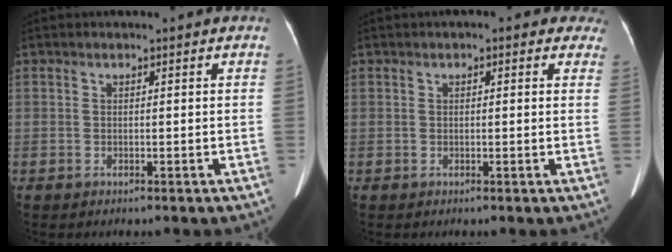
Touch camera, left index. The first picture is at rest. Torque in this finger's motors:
{"motor_torque": [-0.05, -1.11, -0.10, 0.00]}